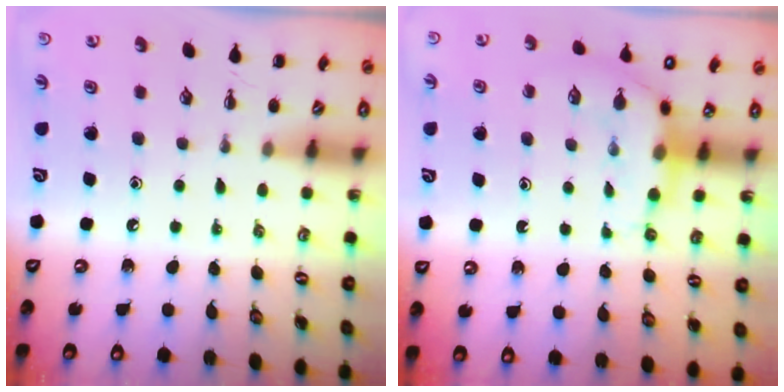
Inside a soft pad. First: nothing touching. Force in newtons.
{"total": 7.9, "press": 7.8, "slide": 1.5}